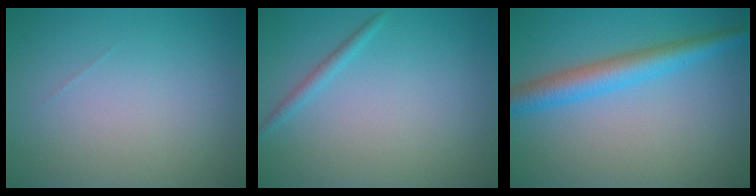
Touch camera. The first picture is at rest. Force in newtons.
{"total": 1.1, "press": 1.1, "slide": 0.0}
{"total": 4.1, "press": 4.1, "slide": 0.1}